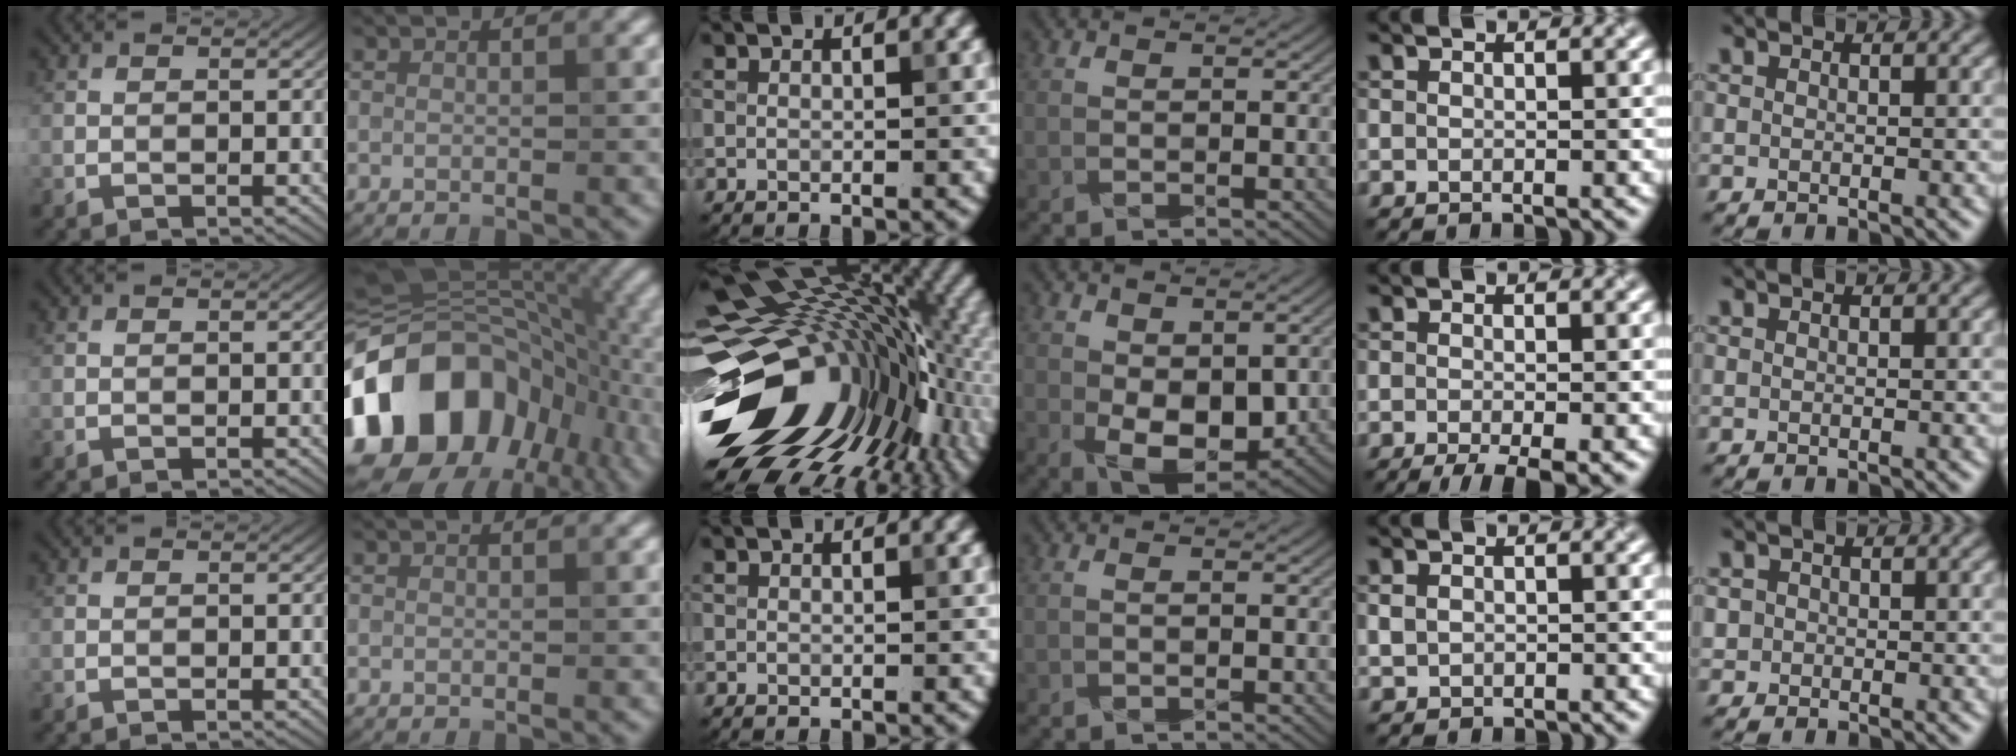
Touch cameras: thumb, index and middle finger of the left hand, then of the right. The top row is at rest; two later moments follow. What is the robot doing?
{"motion": "fold", "object": "paper towel"}